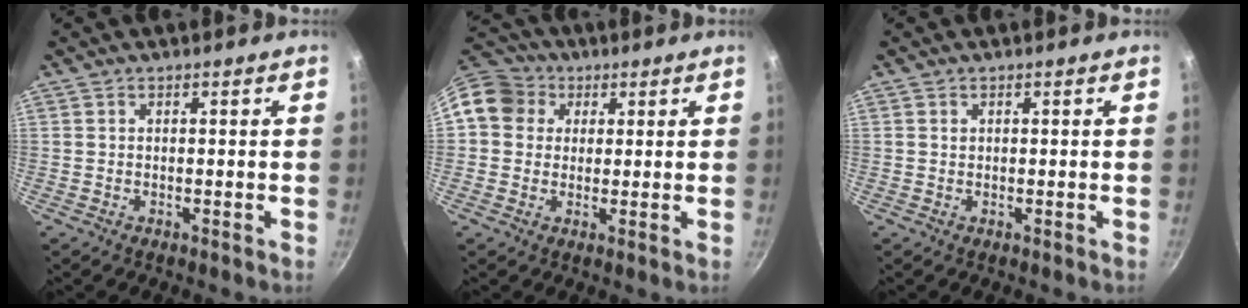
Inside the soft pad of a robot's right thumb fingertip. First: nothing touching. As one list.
[{"total": 9.5, "force": [2.5, 8.5, 3.6], "torque": [-0.043, 0.018, 0.027]}, {"total": 0.6, "force": [0.2, 0.5, 0.2], "torque": [-0.003, 0.000, 0.004]}]